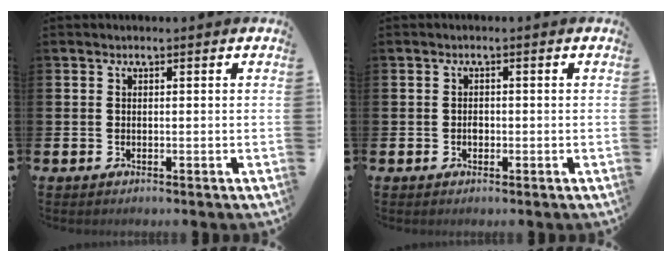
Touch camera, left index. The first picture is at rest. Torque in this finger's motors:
{"motor_torque": [0.26, 0.22, 0.00, 0.02]}